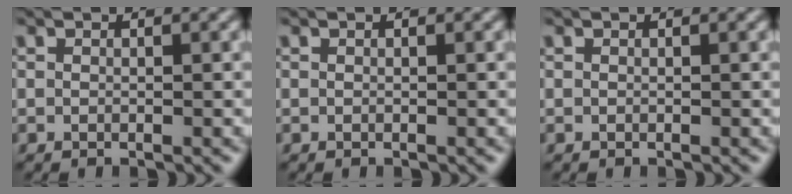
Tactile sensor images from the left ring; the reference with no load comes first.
{"total": 0.0}
{"total": 0.0}